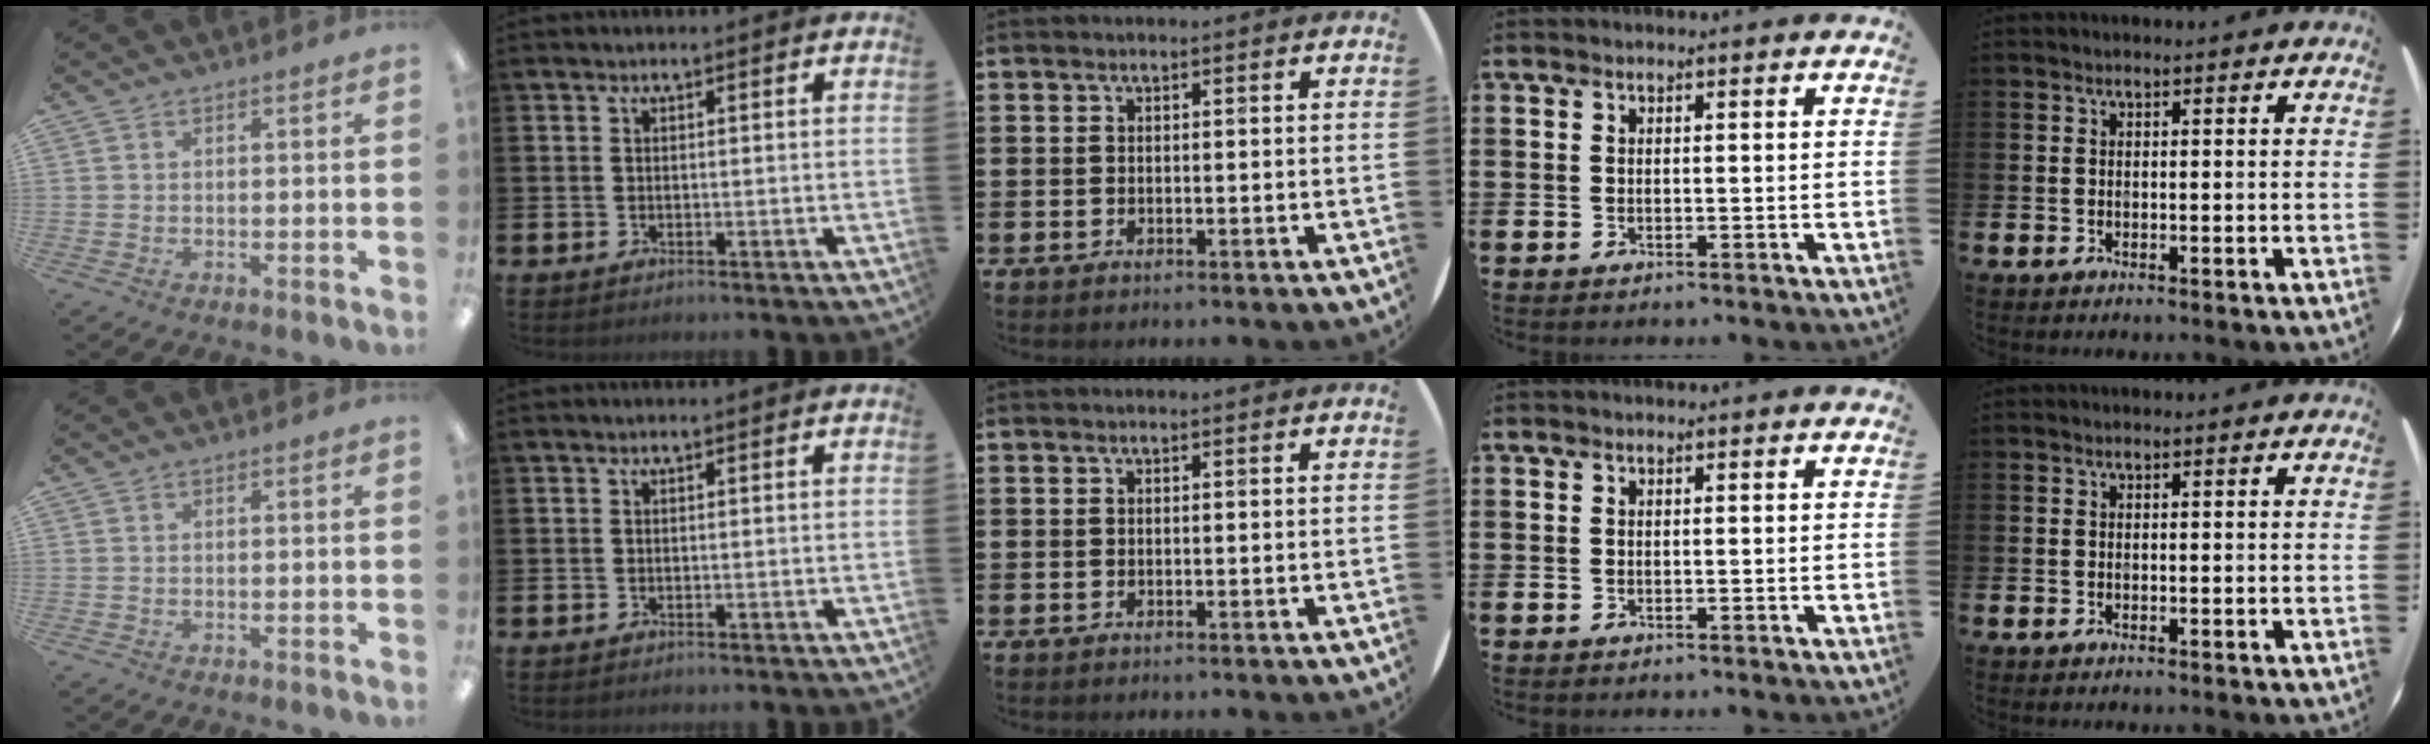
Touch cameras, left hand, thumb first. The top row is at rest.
{}